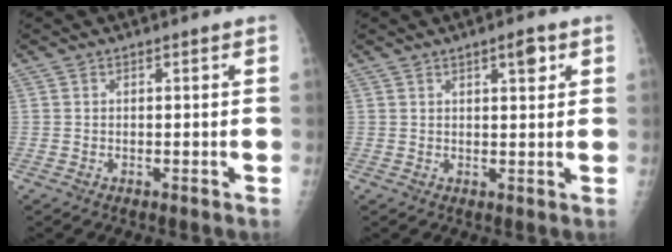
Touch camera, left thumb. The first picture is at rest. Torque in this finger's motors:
{"motor_torque": [-0.31, 0.04, -0.15, -0.07, 0.04]}